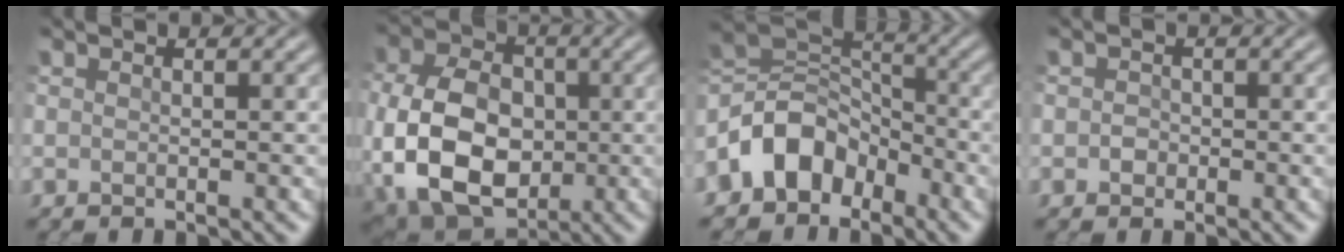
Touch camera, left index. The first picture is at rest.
{"total": 11.3, "force": [-1.3, 8.0, 7.9], "torque": [-0.170, -0.016, -0.027]}
{"total": 6.4, "force": [-3.7, 4.5, 2.7], "torque": [-0.034, 0.011, -0.084]}
{"total": 1.0, "force": [-0.2, 0.9, 0.3], "torque": [-0.002, -0.003, -0.007]}